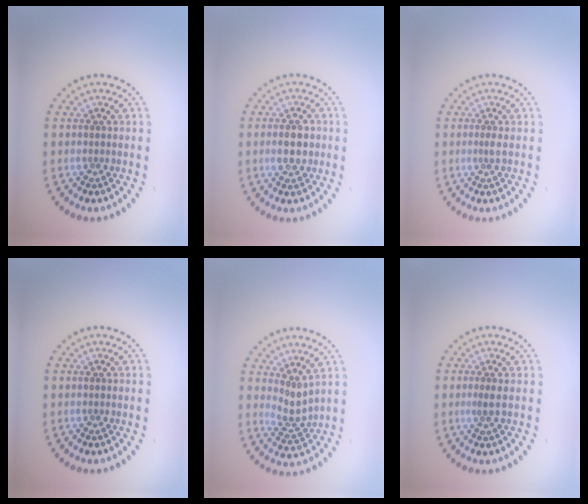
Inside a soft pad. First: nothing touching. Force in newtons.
{"total": 2.9, "press": 2.9, "slide": 0.1}
{"total": 0.9, "press": 0.5, "slide": 0.7}
{"total": 0.0}
{"total": 2.1, "press": 1.5, "slide": 1.5}
{"total": 1.2, "press": 0.9, "slide": 0.9}